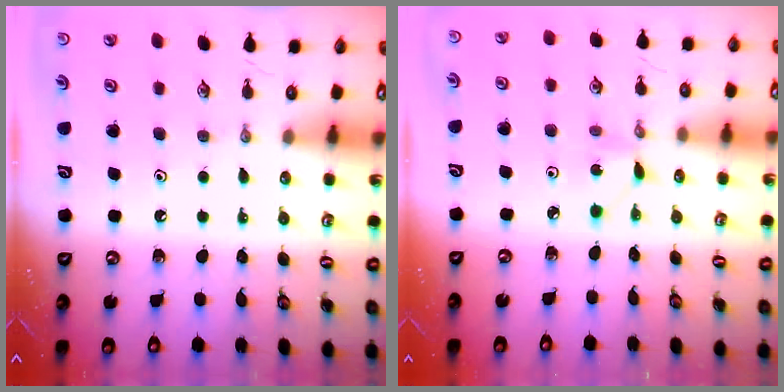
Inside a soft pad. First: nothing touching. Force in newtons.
{"total": 2.0, "press": 2.0, "slide": 0.3}